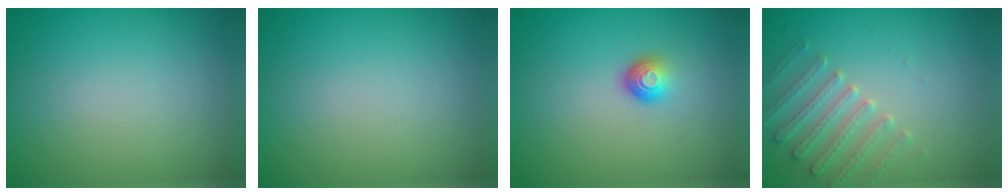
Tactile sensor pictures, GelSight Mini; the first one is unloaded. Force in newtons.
{"total": 0.0}
{"total": 1.8, "press": 1.1, "slide": 1.4}
{"total": 3.0, "press": 2.9, "slide": 0.8}